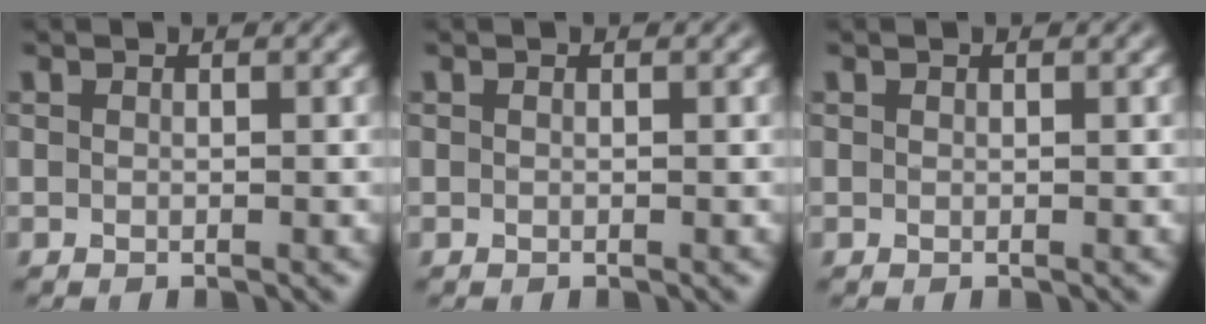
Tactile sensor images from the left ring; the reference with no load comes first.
{"total": 0.0}
{"total": 0.0}